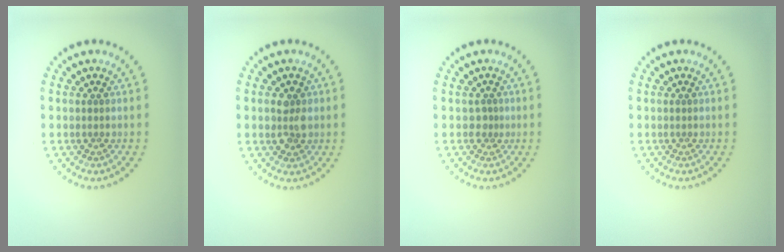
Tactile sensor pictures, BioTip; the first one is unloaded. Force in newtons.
{"total": 2.0, "press": 1.9, "slide": 0.4}
{"total": 0.7, "press": 0.4, "slide": 0.6}
{"total": 0.0}